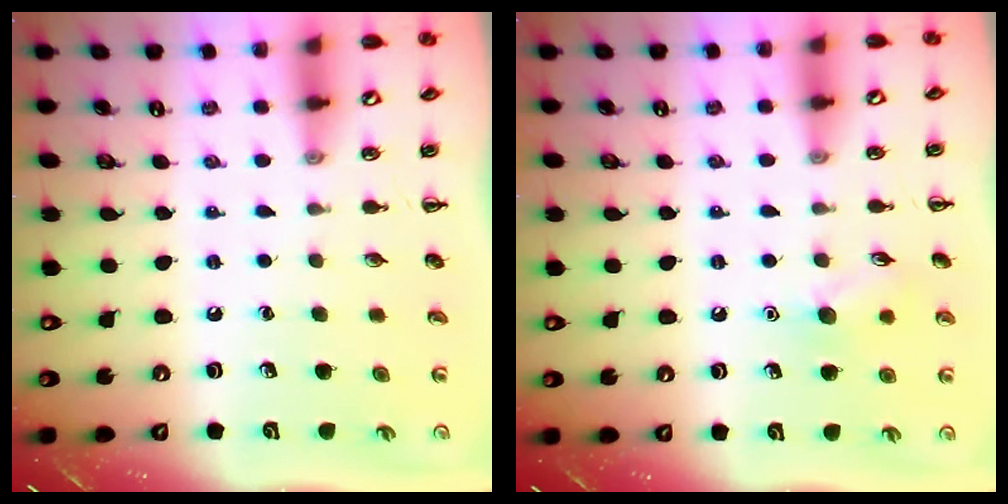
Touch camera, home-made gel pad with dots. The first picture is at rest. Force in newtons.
{"total": 7.5, "press": 7.3, "slide": 1.4}